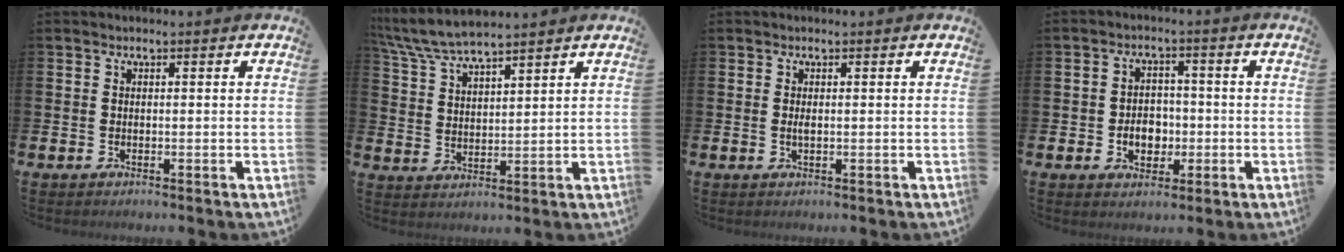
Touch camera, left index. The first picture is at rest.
{"total": 6.5, "force": [6.1, 0.6, 2.0], "torque": [-0.063, -0.024, 0.111]}
{"total": 0.8, "force": [0.1, 0.2, 0.8], "torque": [-0.011, -0.001, 0.000]}
{"total": 4.2, "force": [-0.9, 3.4, 2.4], "torque": [-0.032, -0.001, -0.025]}